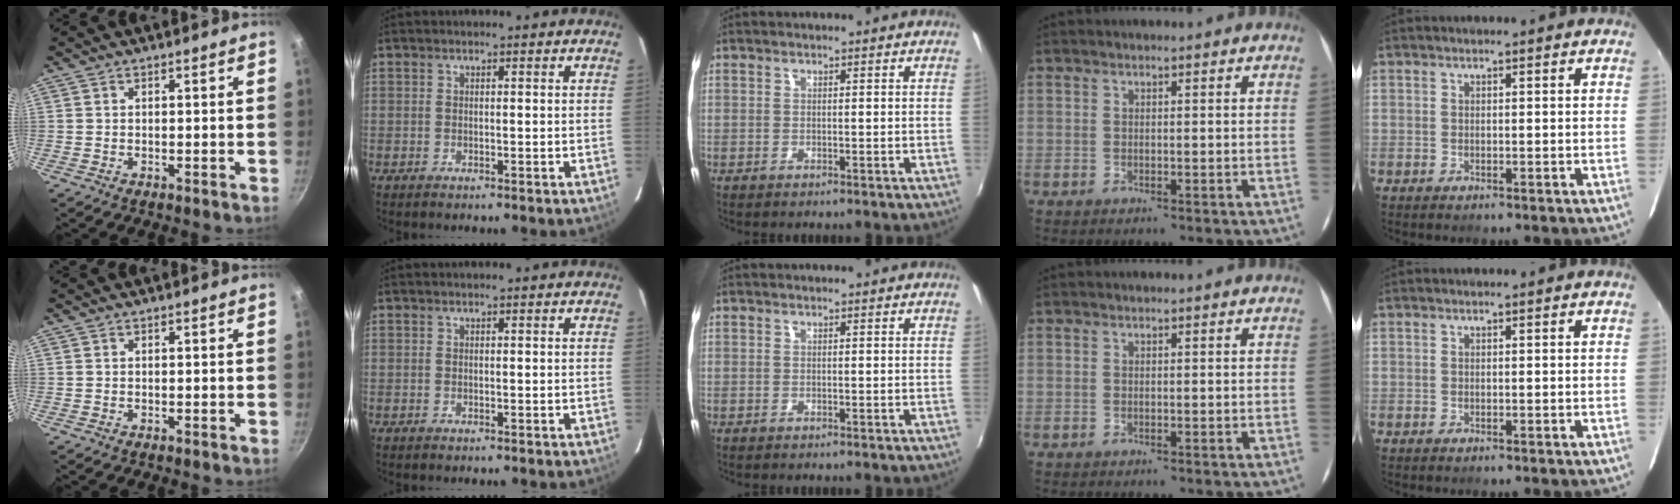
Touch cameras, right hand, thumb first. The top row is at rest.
{}